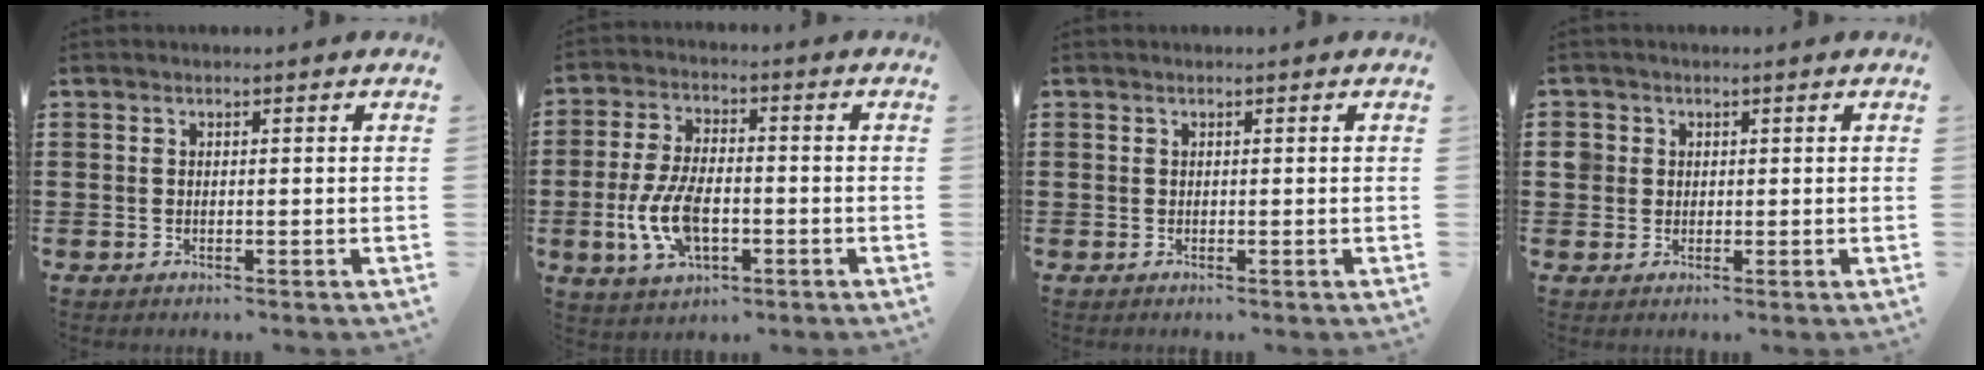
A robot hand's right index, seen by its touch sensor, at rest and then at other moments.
{"total": 9.0, "force": [-2.2, 4.4, 7.5], "torque": [-0.174, -0.007, -0.044]}
{"total": 0.0}
{"total": 2.2, "force": [0.4, 2.1, 0.5], "torque": [-0.019, 0.010, 0.006]}